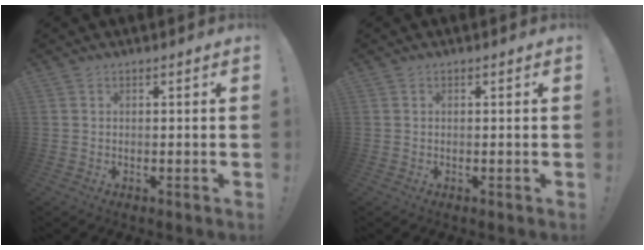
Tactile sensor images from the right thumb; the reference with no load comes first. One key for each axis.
{"total": 0.0}